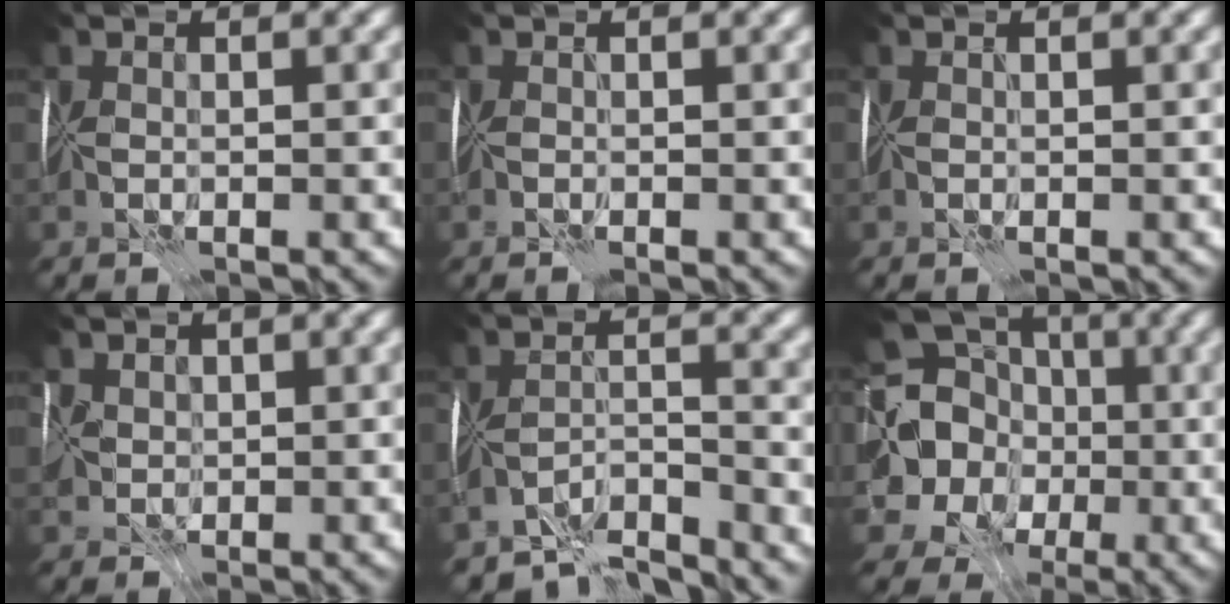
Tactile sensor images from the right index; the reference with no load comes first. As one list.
[{"total": 1.3, "force": [-0.3, -0.9, -0.8], "torque": [0.021, -0.002, -0.008]}, {"total": 0.0}, {"total": 2.2, "force": [0.8, 1.6, 1.2], "torque": [-0.022, 0.013, 0.013]}, {"total": 7.0, "force": [-7.0, -0.3, 0.5], "torque": [0.007, -0.021, -0.114]}, {"total": 12.0, "force": [-0.8, 10.7, 5.3], "torque": [-0.117, 0.007, -0.042]}]